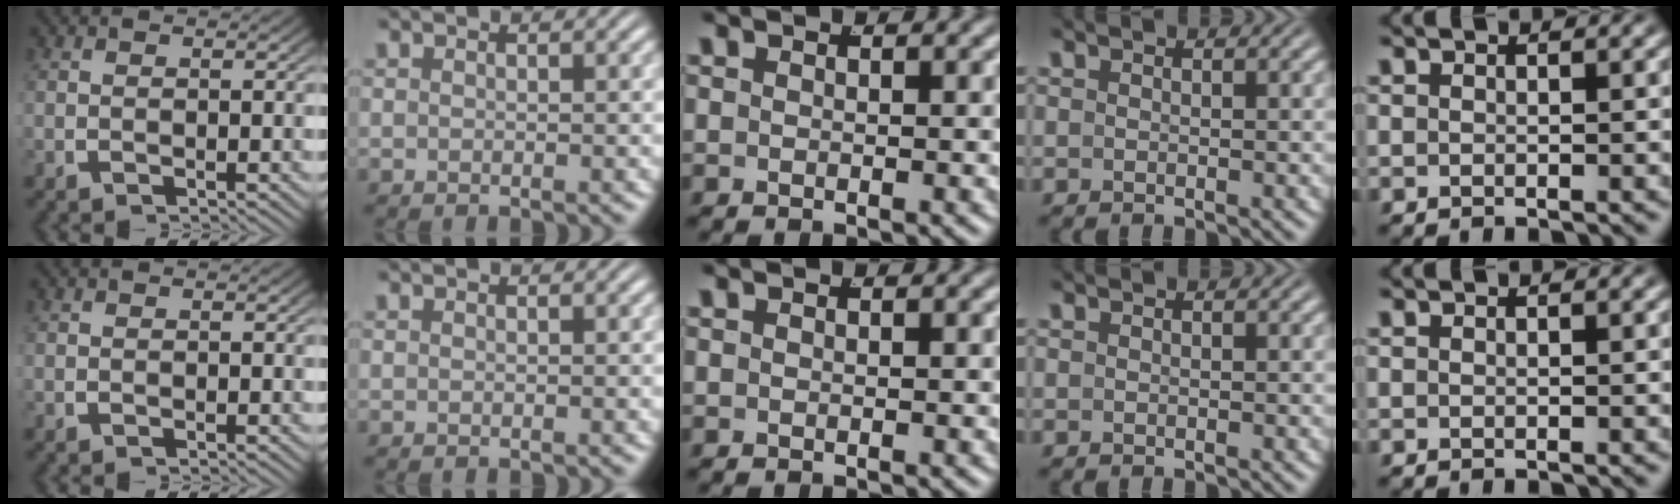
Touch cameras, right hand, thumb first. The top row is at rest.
{}